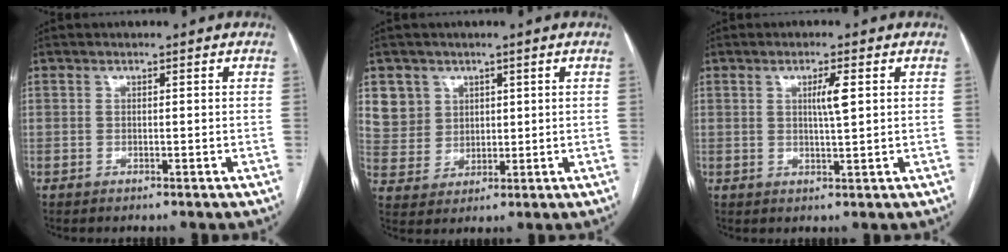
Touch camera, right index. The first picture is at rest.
{"total": 6.5, "force": [3.3, 5.6, 0.2], "torque": [0.001, 0.009, 0.076]}
{"total": 3.2, "force": [0.9, 0.0, 3.0], "torque": [-0.052, -0.003, 0.015]}